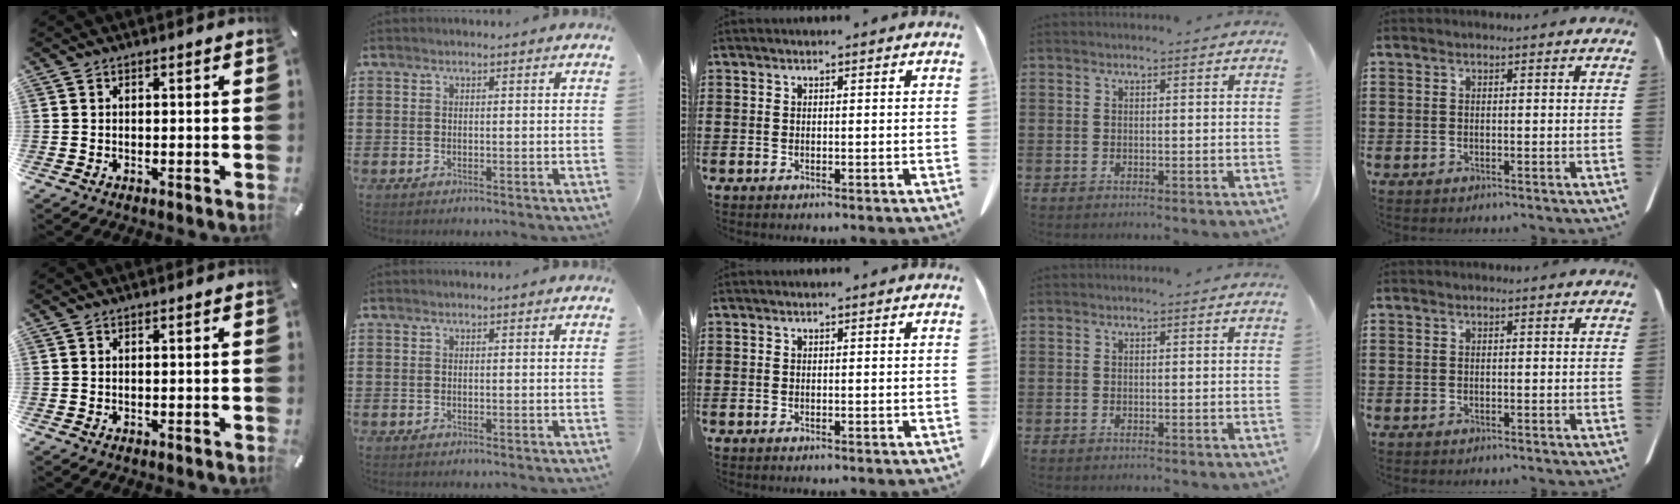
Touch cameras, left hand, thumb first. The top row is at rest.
{}